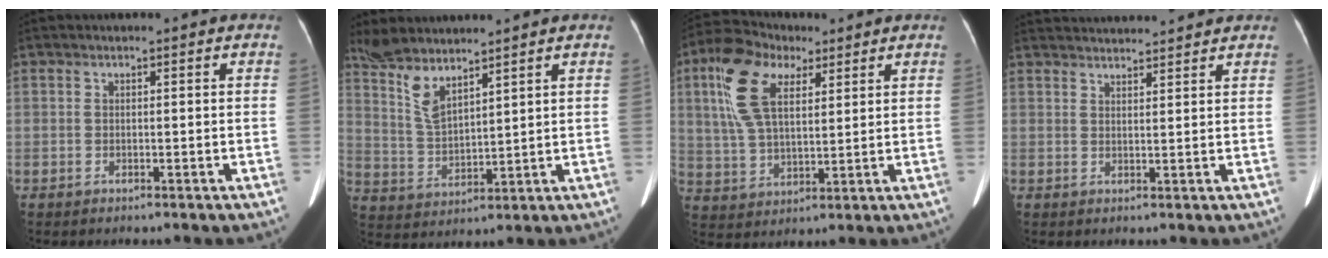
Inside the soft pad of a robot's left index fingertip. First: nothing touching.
{"total": 7.4, "force": [6.2, 1.4, 3.8], "torque": [-0.088, 0.000, 0.137]}
{"total": 11.2, "force": [4.9, 5.5, 8.5], "torque": [-0.193, 0.024, 0.097]}
{"total": 10.4, "force": [9.9, 0.8, 2.8], "torque": [-0.040, 0.019, 0.136]}